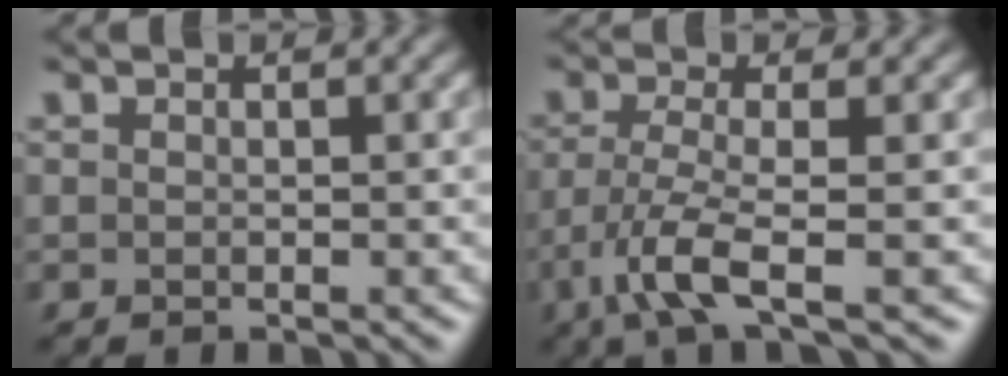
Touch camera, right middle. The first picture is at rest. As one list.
[{"total": 4.4, "force": [-2.1, 0.8, 3.7], "torque": [-0.082, -0.009, -0.049]}]